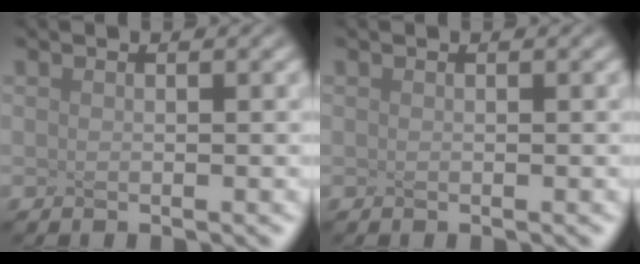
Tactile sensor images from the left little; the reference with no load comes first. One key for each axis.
{"total": 0.0}